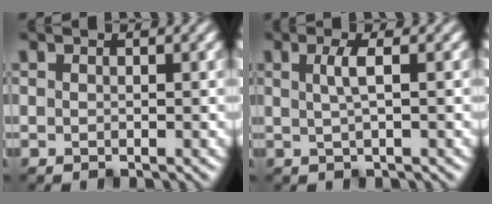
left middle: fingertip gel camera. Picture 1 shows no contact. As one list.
[{"total": 2.1, "force": [0.4, 0.5, 2.0], "torque": [-0.038, 0.003, 0.005]}]